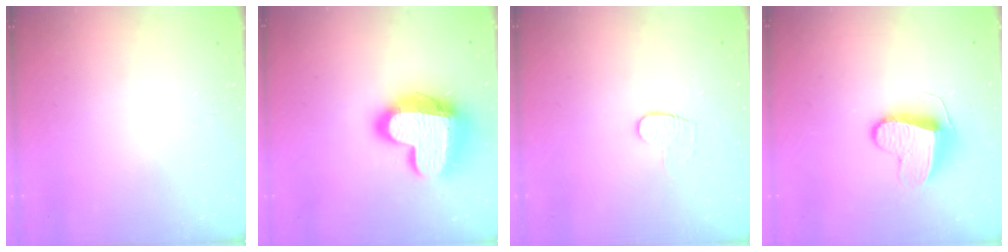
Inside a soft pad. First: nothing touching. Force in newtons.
{"total": 20.3, "press": 20.3, "slide": 1.5}
{"total": 6.6, "press": 6.6, "slide": 0.6}
{"total": 11.2, "press": 11.1, "slide": 0.8}